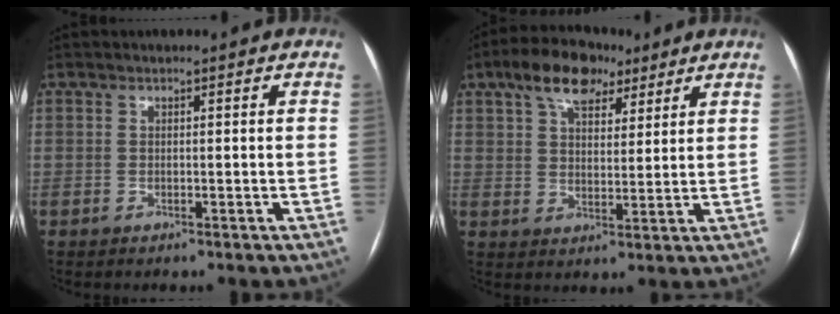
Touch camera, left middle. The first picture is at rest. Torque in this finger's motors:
{"motor_torque": [0.85, -0.84, 0.08, 0.02]}